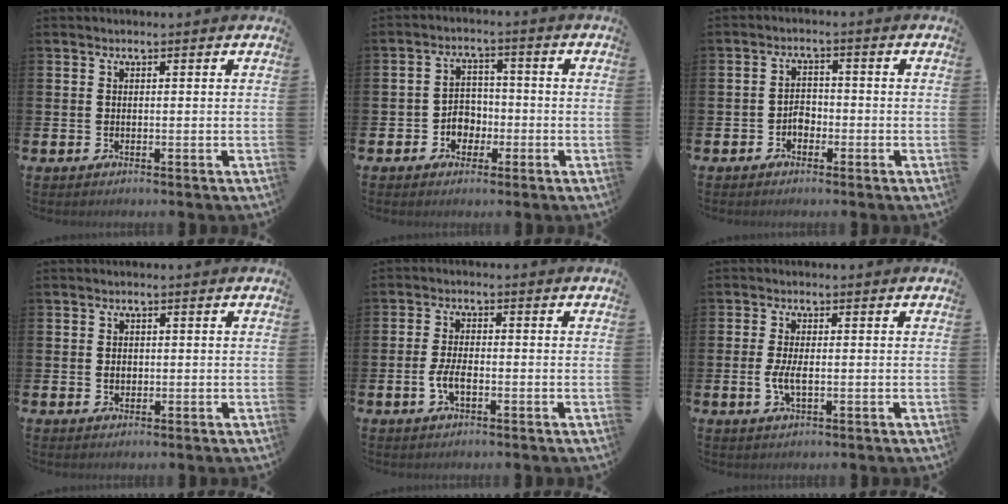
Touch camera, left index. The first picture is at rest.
{"total": 3.6, "force": [-1.5, 3.1, 1.2], "torque": [-0.024, 0.002, -0.036]}
{"total": 2.2, "force": [-1.3, 1.6, 0.9], "torque": [-0.012, 0.004, -0.030]}
{"total": 1.2, "force": [0.1, 1.0, 0.7], "torque": [0.000, 0.002, -0.004]}
{"total": 3.4, "force": [-0.9, 1.6, 2.9], "torque": [-0.043, 0.003, -0.018]}
{"total": 3.1, "force": [-0.4, 1.2, 2.8], "torque": [-0.050, -0.004, -0.011]}